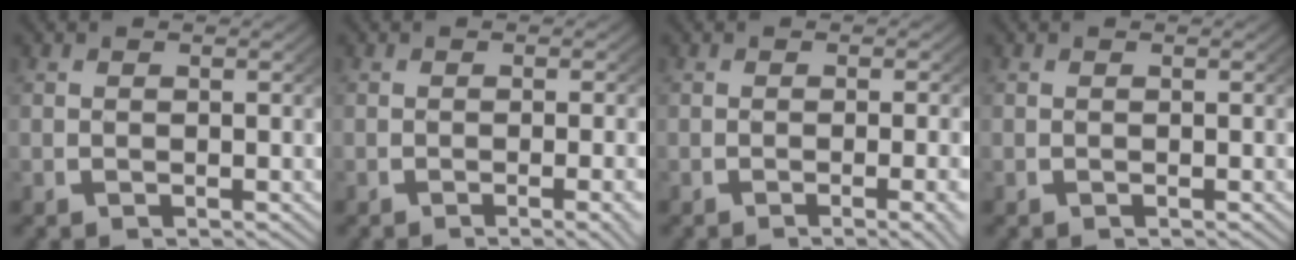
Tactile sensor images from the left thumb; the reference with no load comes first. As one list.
[{"total": 2.5, "force": [-1.1, 0.2, 2.3], "torque": [-0.028, 0.004, -0.017]}, {"total": 3.0, "force": [-1.2, 0.4, 2.7], "torque": [-0.033, 0.002, -0.019]}, {"total": 0.0}]